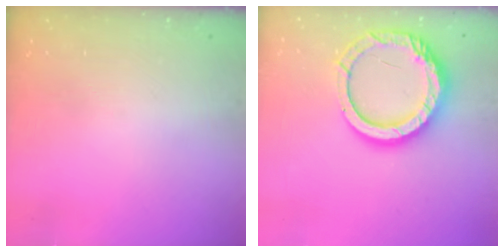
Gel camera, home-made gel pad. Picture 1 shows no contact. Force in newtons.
{"total": 16.9, "press": 16.8, "slide": 1.2}